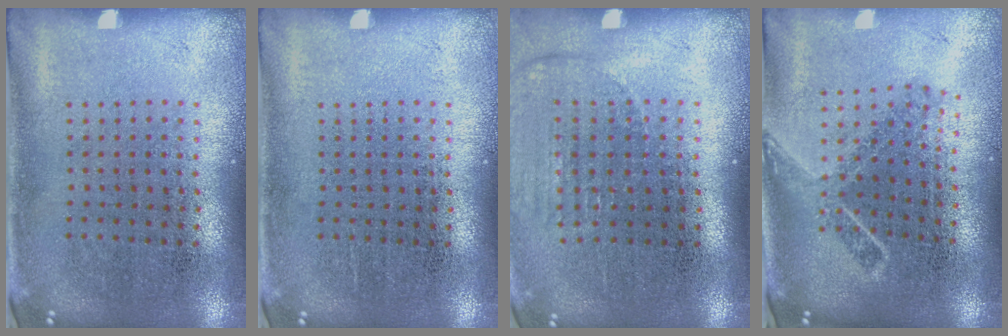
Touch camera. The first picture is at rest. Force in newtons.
{"total": 0.0}
{"total": 1.4, "press": 1.2, "slide": 0.6}
{"total": 1.8, "press": 1.3, "slide": 1.2}